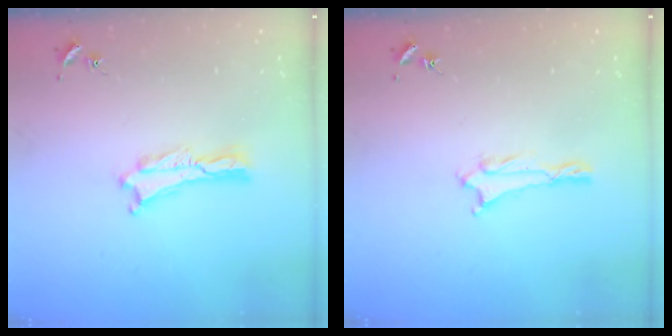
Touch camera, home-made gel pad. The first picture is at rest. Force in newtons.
{"total": 1.0, "press": 1.0, "slide": 0.1}